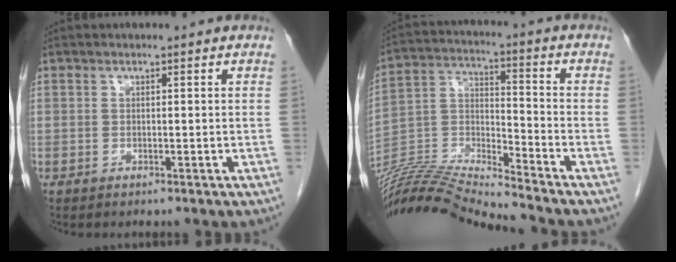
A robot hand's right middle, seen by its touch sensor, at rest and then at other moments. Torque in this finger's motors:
{"motor_torque": [0.62, -1.44, 0.25, 0.13]}